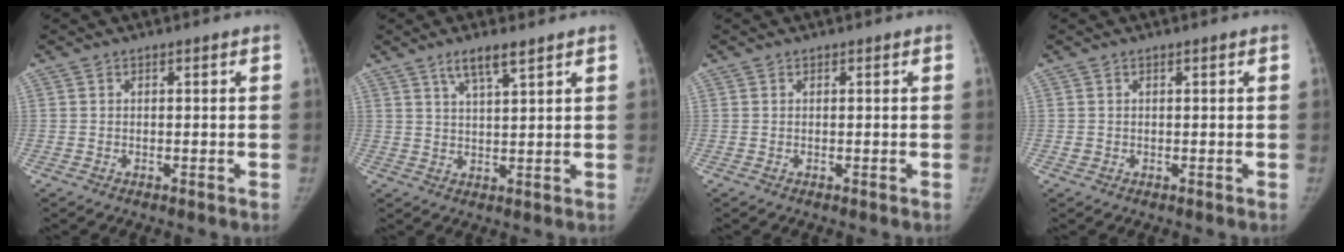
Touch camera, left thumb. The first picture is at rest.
{"total": 5.7, "force": [4.0, 0.9, 4.0], "torque": [-0.070, -0.019, 0.078]}
{"total": 0.0}
{"total": 0.5, "force": [0.0, 0.5, 0.1], "torque": [0.005, 0.005, 0.004]}